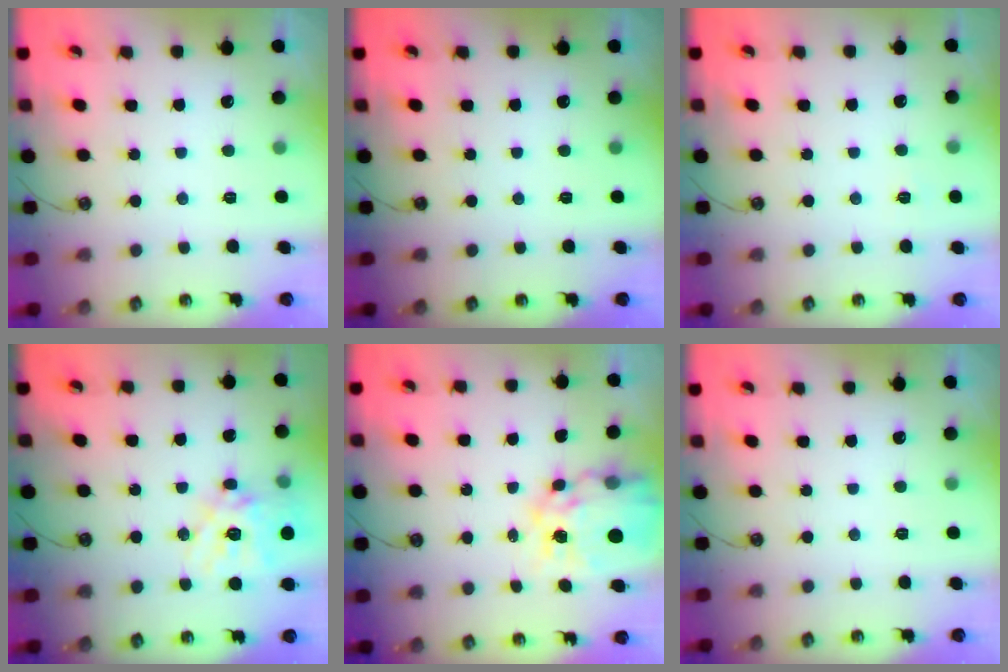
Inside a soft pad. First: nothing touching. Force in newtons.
{"total": 0.0}
{"total": 3.6, "press": 3.6, "slide": 0.5}
{"total": 17.9, "press": 17.7, "slide": 2.6}
{"total": 15.2, "press": 15.2, "slide": 1.6}
{"total": 0.0}